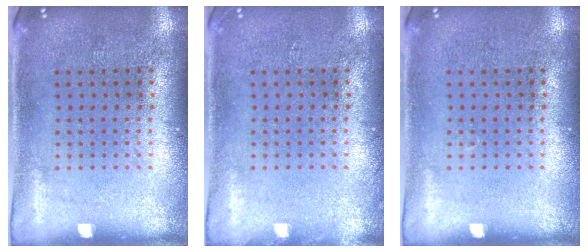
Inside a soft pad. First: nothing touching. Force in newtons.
{"total": 0.6, "press": 0.6, "slide": 0.1}
{"total": 0.0}